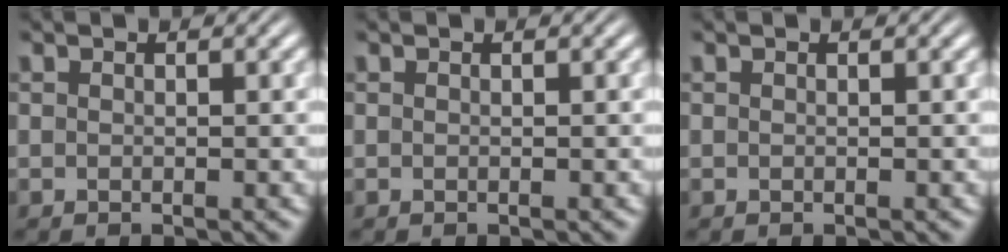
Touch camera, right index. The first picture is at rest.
{"total": 0.0}
{"total": 0.0}